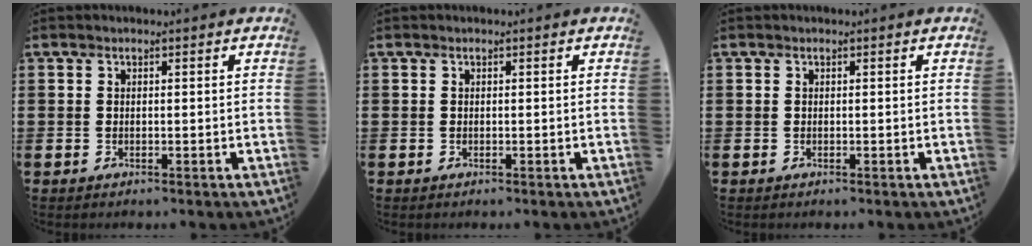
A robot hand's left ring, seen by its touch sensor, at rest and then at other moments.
{"total": 0.0}
{"total": 0.0}